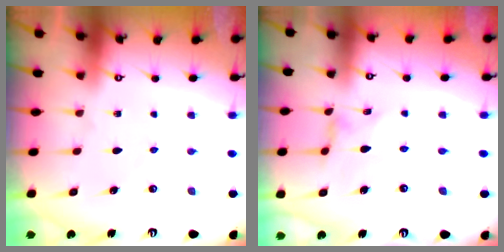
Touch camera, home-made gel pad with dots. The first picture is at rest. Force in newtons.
{"total": 1.1, "press": 1.1, "slide": 0.1}